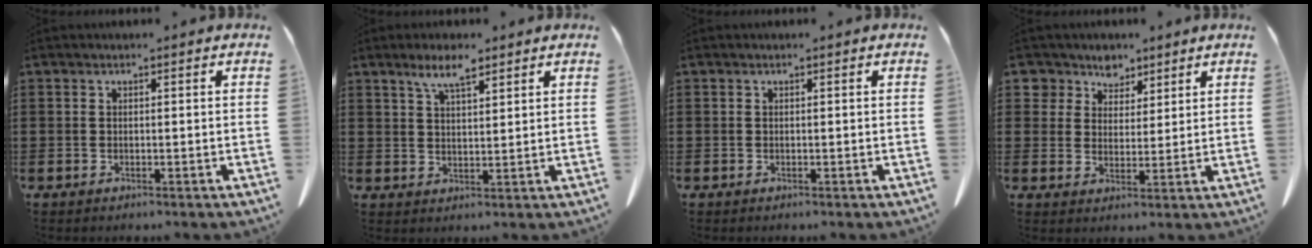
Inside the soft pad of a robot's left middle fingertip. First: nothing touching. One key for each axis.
{"total": 5.0, "fx": 3.4, "fy": 1.2, "fz": 3.5, "tx": -0.076, "ty": 0.002, "tz": 0.061}
{"total": 0.0}
{"total": 5.3, "fx": 4.1, "fy": 3.4, "fz": 0.4, "tx": -0.038, "ty": -0.007, "tz": 0.074}